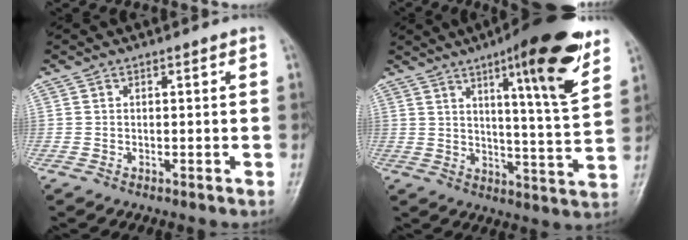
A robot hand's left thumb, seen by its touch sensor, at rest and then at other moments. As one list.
[{"total": 17.6, "force": [9.9, 2.7, 14.2], "torque": [-0.180, -0.054, 0.143]}]